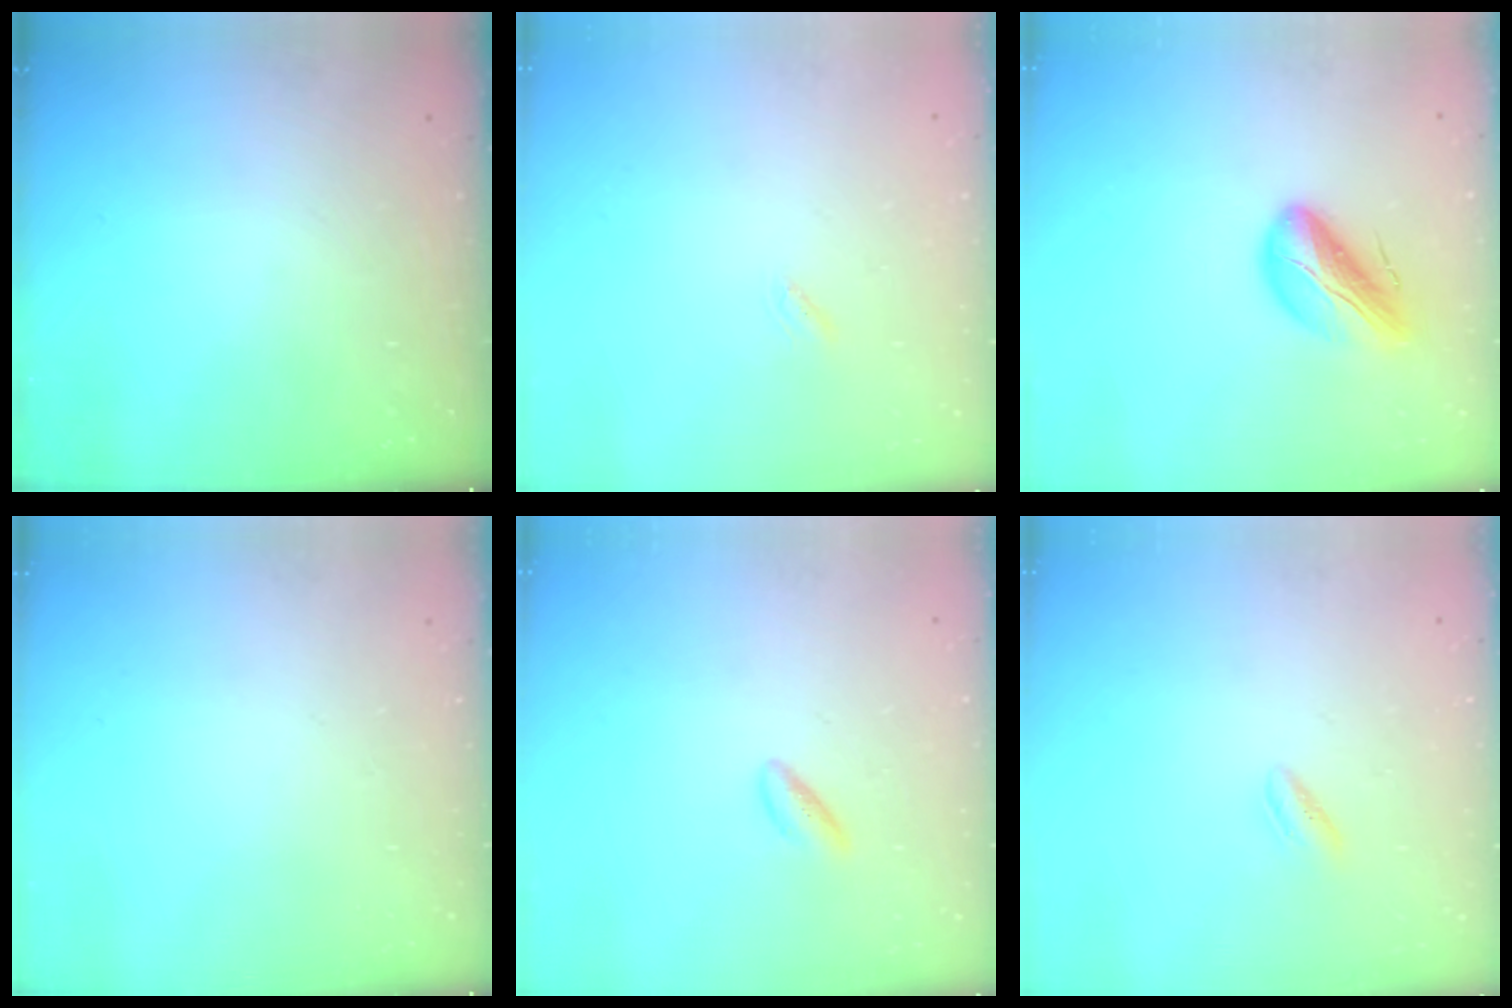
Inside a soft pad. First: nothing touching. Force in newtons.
{"total": 1.2, "press": 1.1, "slide": 0.3}
{"total": 13.4, "press": 13.0, "slide": 3.2}
{"total": 0.0}
{"total": 2.7, "press": 2.4, "slide": 1.2}
{"total": 2.5, "press": 2.4, "slide": 0.7}